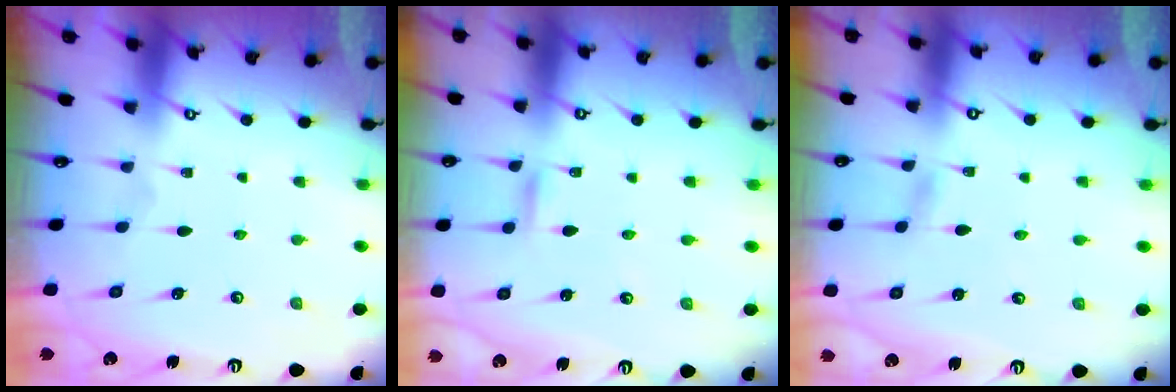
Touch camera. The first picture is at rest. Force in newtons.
{"total": 2.4, "press": 2.4, "slide": 0.2}
{"total": 2.1, "press": 2.1, "slide": 0.2}